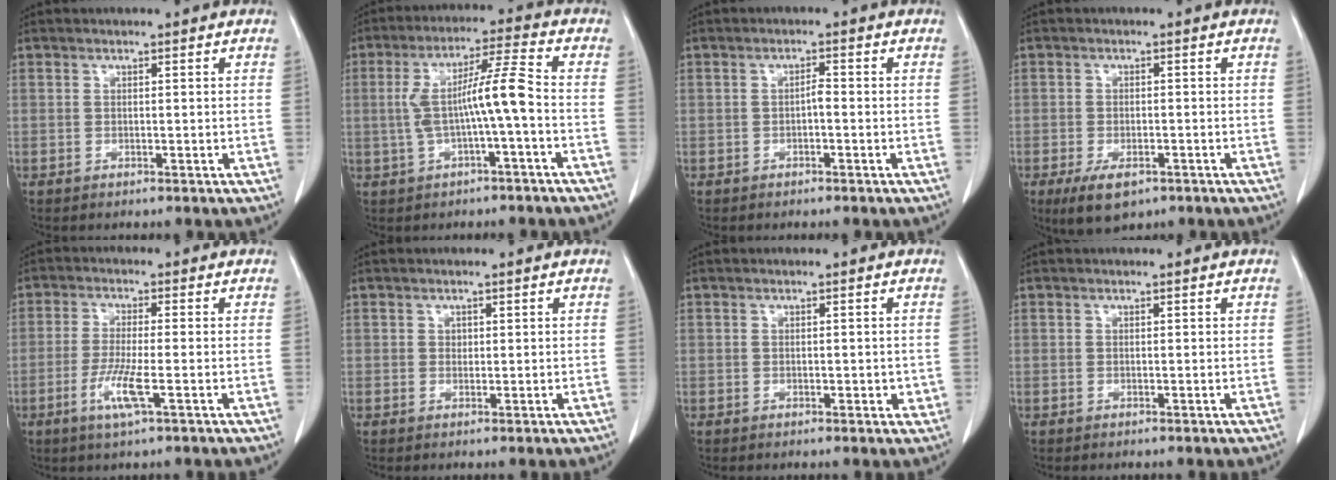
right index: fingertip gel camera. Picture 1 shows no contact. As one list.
[{"total": 8.5, "force": [-1.0, 0.1, 8.4], "torque": [-0.162, 0.026, -0.018]}, {"total": 1.2, "force": [-0.4, 0.3, 1.1], "torque": [-0.016, 0.005, -0.008]}, {"total": 5.4, "force": [-3.3, 2.7, 3.5], "torque": [-0.066, -0.006, -0.049]}, {"total": 5.5, "force": [-2.2, 0.0, 5.0], "torque": [-0.105, -0.013, -0.043]}, {"total": 0.7, "force": [0.3, 0.6, 0.2], "torque": [0.005, -0.001, 0.003]}, {"total": 1.7, "force": [-0.2, 1.0, 1.4], "torque": [-0.013, -0.001, 0.000]}, {"total": 0.0}]